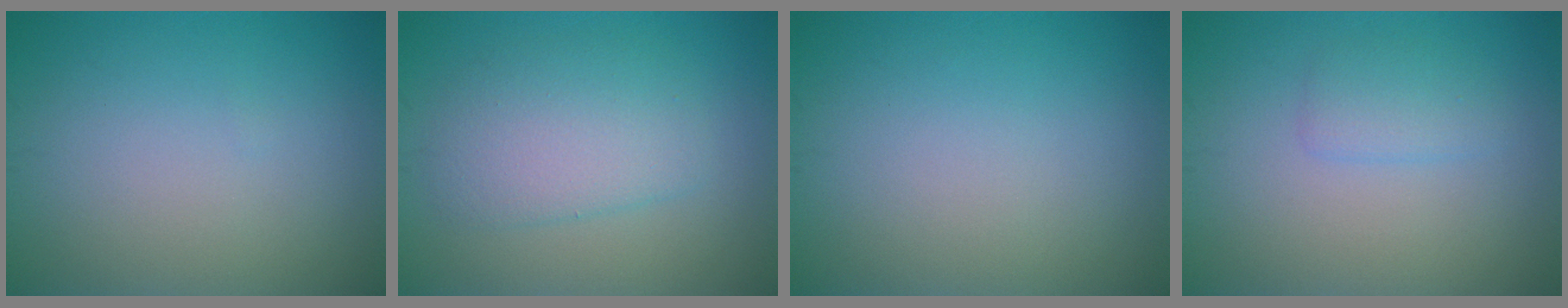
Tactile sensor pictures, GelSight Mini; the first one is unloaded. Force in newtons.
{"total": 4.3, "press": 4.3, "slide": 0.2}
{"total": 0.0}
{"total": 1.7, "press": 1.7, "slide": 0.2}